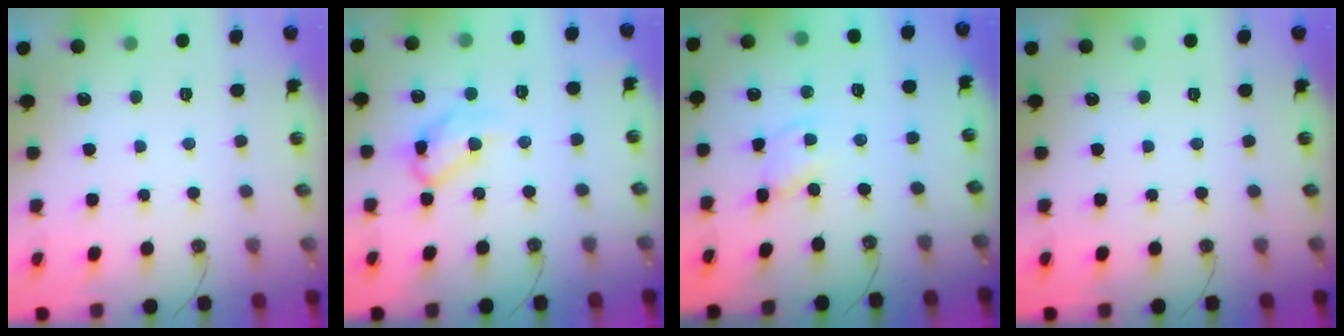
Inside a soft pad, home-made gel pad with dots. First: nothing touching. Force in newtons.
{"total": 11.1, "press": 11.0, "slide": 1.4}
{"total": 1.9, "press": 1.9, "slide": 0.3}
{"total": 0.0}